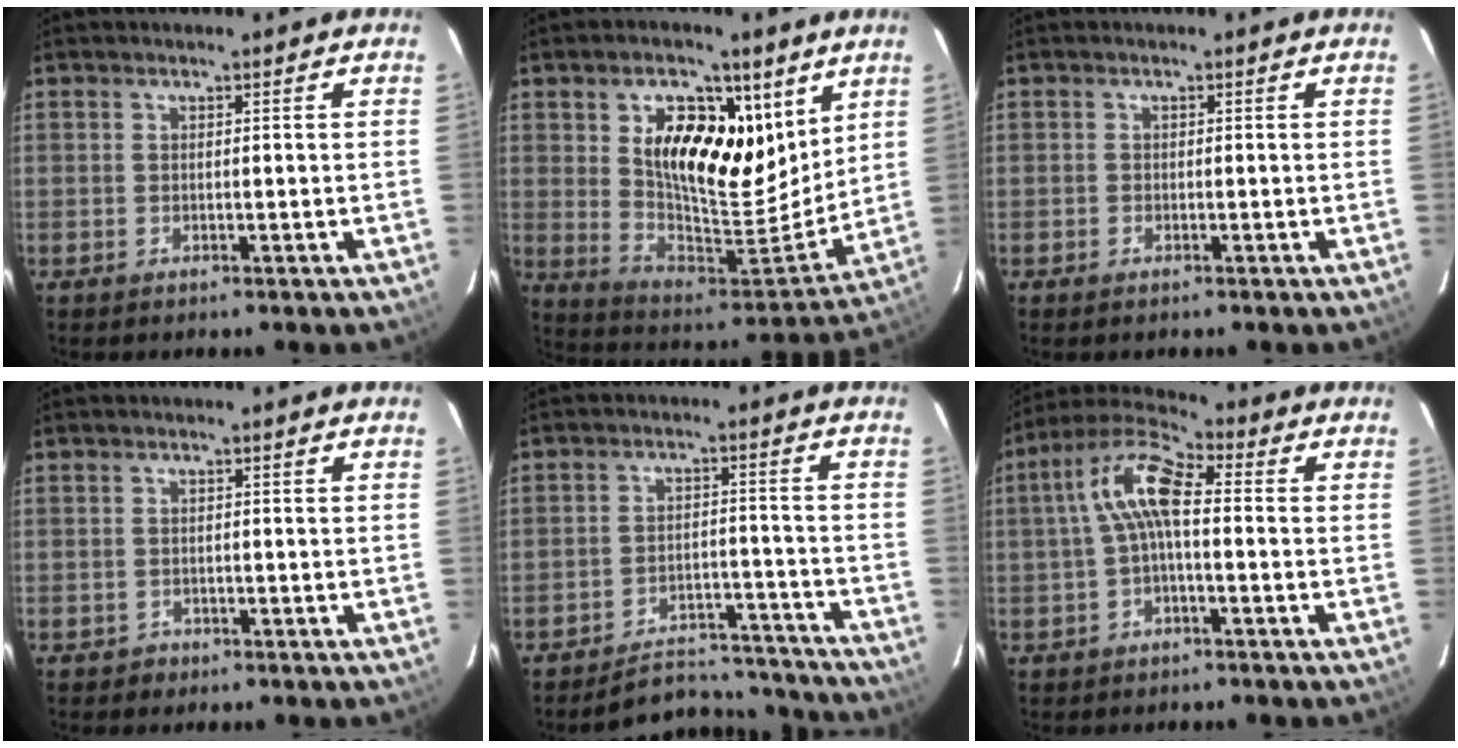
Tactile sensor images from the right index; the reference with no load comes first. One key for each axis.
{"total": 19.1, "fx": 8.6, "fy": 10.0, "fz": 13.8, "tx": -0.231, "ty": -0.007, "tz": 0.151}
{"total": 0.8, "fx": -0.5, "fy": 0.5, "fz": 0.1, "tx": -0.004, "ty": 0.000, "tz": -0.011}
{"total": 1.6, "fx": -0.9, "fy": 1.3, "fz": 0.0, "tx": 0.001, "ty": 0.003, "tz": -0.010}
{"total": 14.4, "fx": -13.5, "fy": 4.5, "fz": 1.9, "tx": -0.041, "ty": 0.044, "tz": -0.172}
{"total": 8.9, "fx": 0.0, "fy": 3.0, "fz": 8.4, "tx": -0.178, "ty": 0.026, "tz": -0.005}